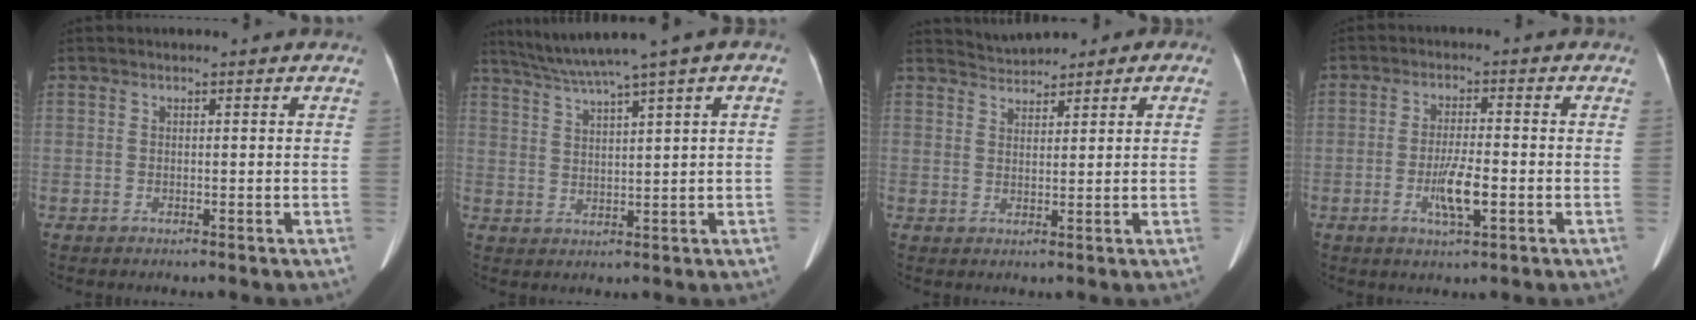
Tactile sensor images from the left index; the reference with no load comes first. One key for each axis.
{"total": 8.1, "fx": 5.4, "fy": -0.9, "fz": 5.9, "tx": -0.101, "ty": 0.028, "tz": 0.097}
{"total": 2.8, "fx": 2.5, "fy": 1.2, "fz": 0.4, "tx": -0.007, "ty": 0.024, "tz": 0.047}
{"total": 5.6, "fx": -1.7, "fy": 0.9, "fz": 5.2, "tx": -0.102, "ty": -0.006, "tz": -0.030}